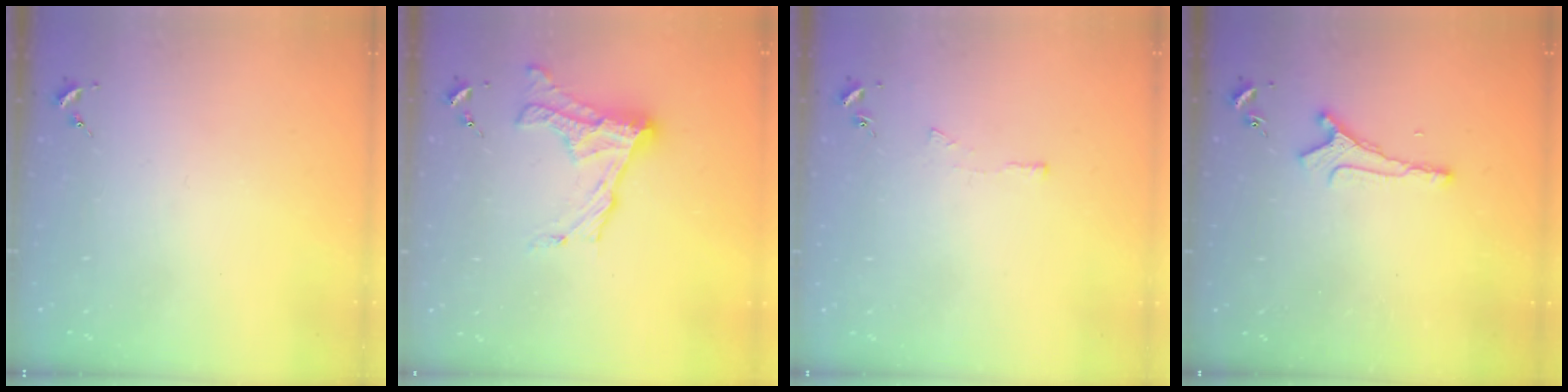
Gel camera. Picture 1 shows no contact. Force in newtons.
{"total": 14.7, "press": 14.7, "slide": 1.0}
{"total": 3.6, "press": 3.6, "slide": 0.4}
{"total": 4.9, "press": 4.8, "slide": 0.8}